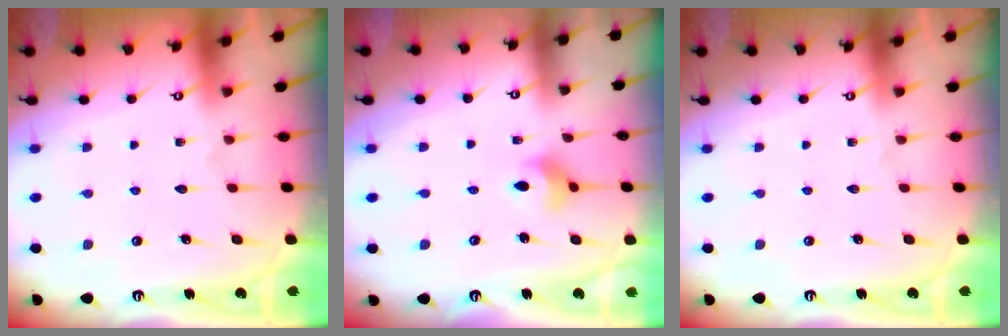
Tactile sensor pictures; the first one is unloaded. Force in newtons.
{"total": 6.1, "press": 5.9, "slide": 1.8}
{"total": 0.0}